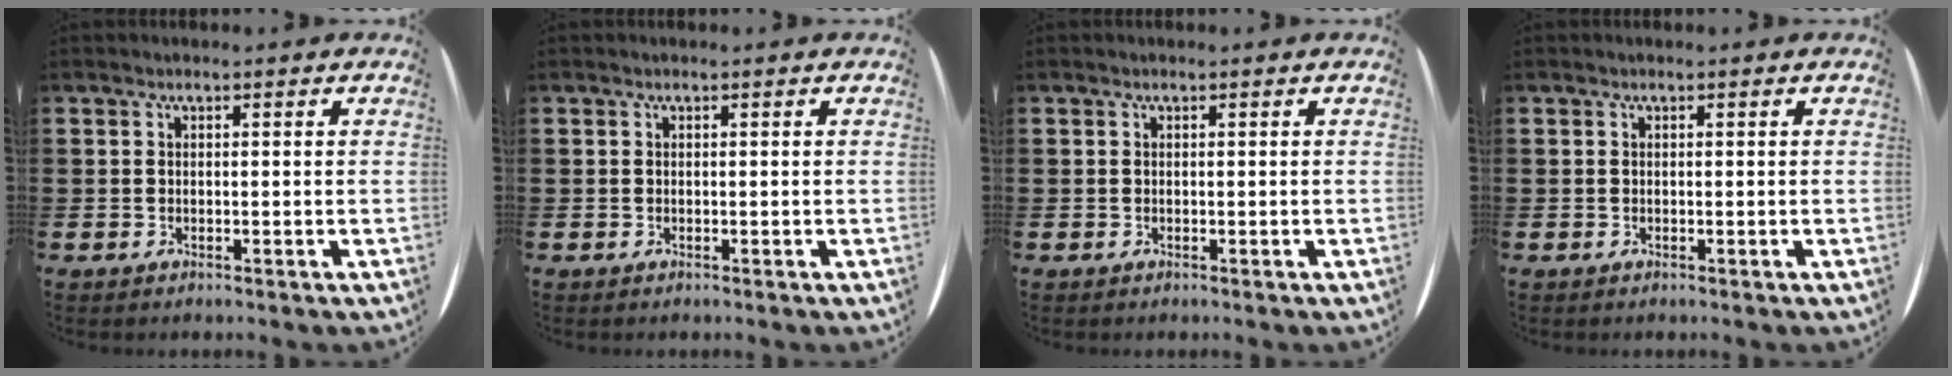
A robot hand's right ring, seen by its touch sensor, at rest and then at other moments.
{"total": 0.0}
{"total": 0.0}
{"total": 0.0}